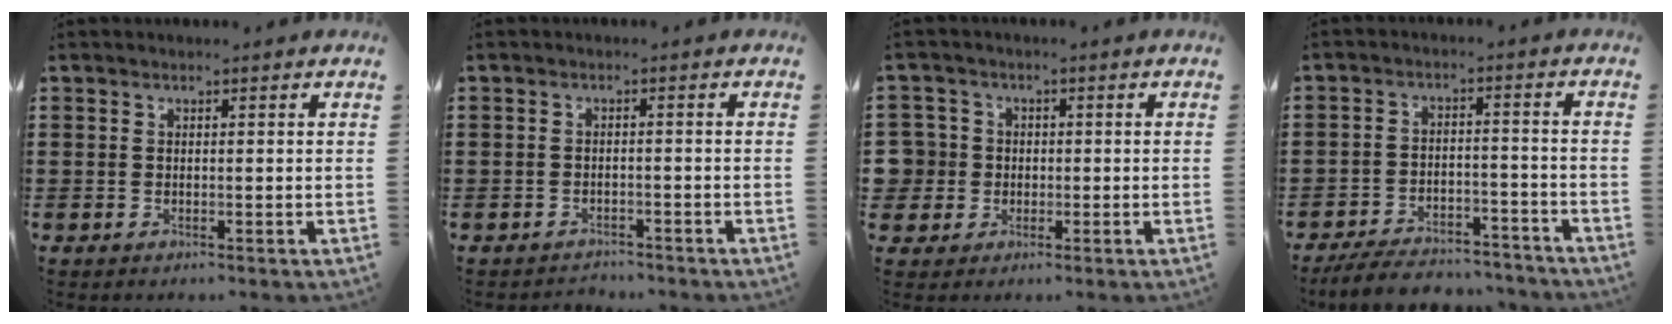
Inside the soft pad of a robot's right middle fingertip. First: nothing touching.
{"total": 1.7, "force": [-1.7, 0.4, -0.2], "torque": [-0.003, 0.001, -0.038]}
{"total": 4.6, "force": [-0.5, 4.5, 0.5], "torque": [-0.045, 0.007, -0.018]}
{"total": 6.4, "force": [-6.1, 1.2, 1.5], "torque": [-0.031, 0.012, -0.120]}